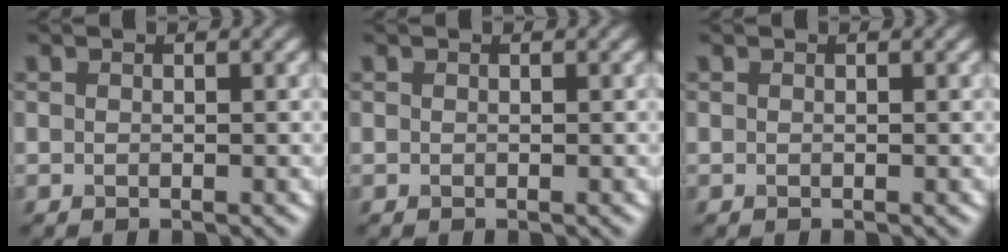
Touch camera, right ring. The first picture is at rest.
{"total": 0.0}
{"total": 0.0}